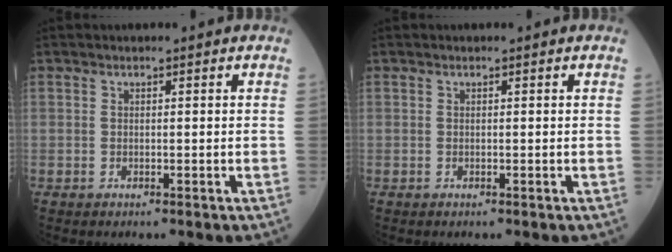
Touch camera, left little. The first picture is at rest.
{"total": 0.0}